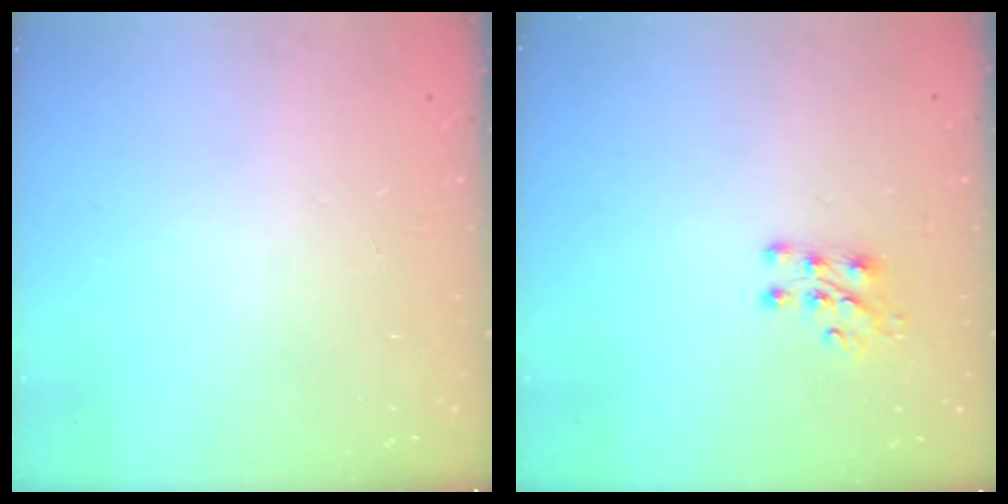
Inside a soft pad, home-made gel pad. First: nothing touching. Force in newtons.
{"total": 7.1, "press": 7.0, "slide": 0.9}